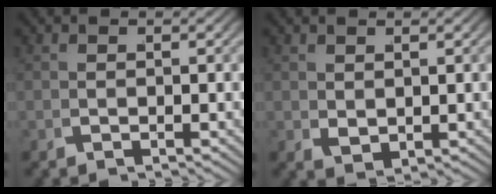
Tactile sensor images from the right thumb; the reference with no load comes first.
{"total": 1.6, "force": [0.4, 1.0, 1.2], "torque": [-0.020, -0.011, 0.020]}